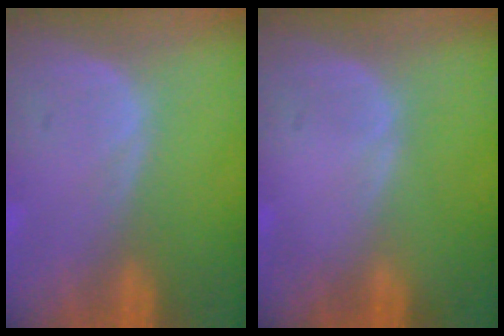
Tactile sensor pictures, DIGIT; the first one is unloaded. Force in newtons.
{"total": 0.0}